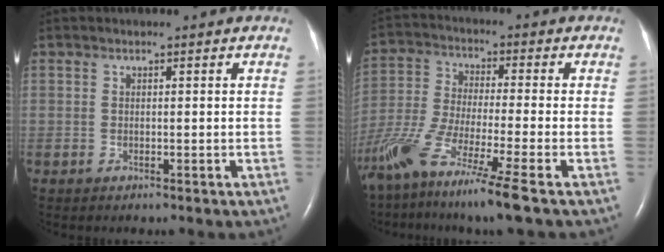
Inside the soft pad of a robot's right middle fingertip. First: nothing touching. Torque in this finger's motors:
{"motor_torque": [1.14, -1.00, 0.25, 0.17]}